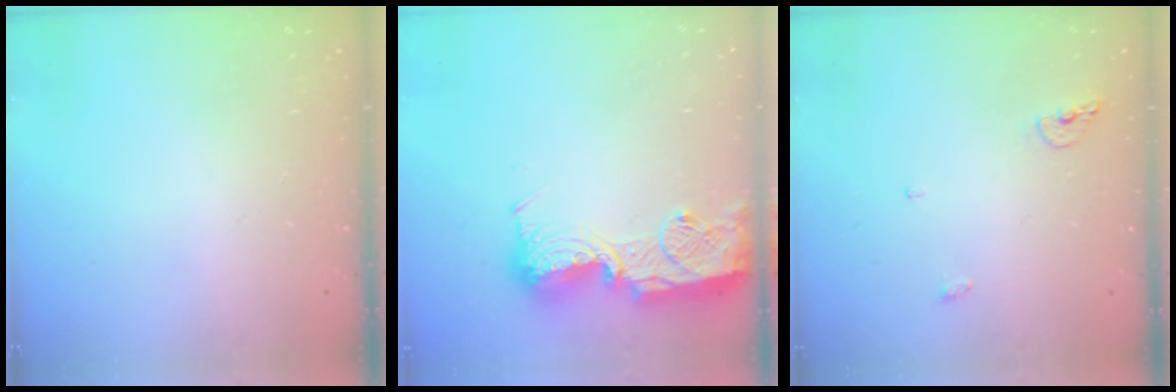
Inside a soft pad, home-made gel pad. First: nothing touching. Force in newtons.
{"total": 15.2, "press": 15.1, "slide": 1.2}
{"total": 5.7, "press": 5.6, "slide": 1.2}